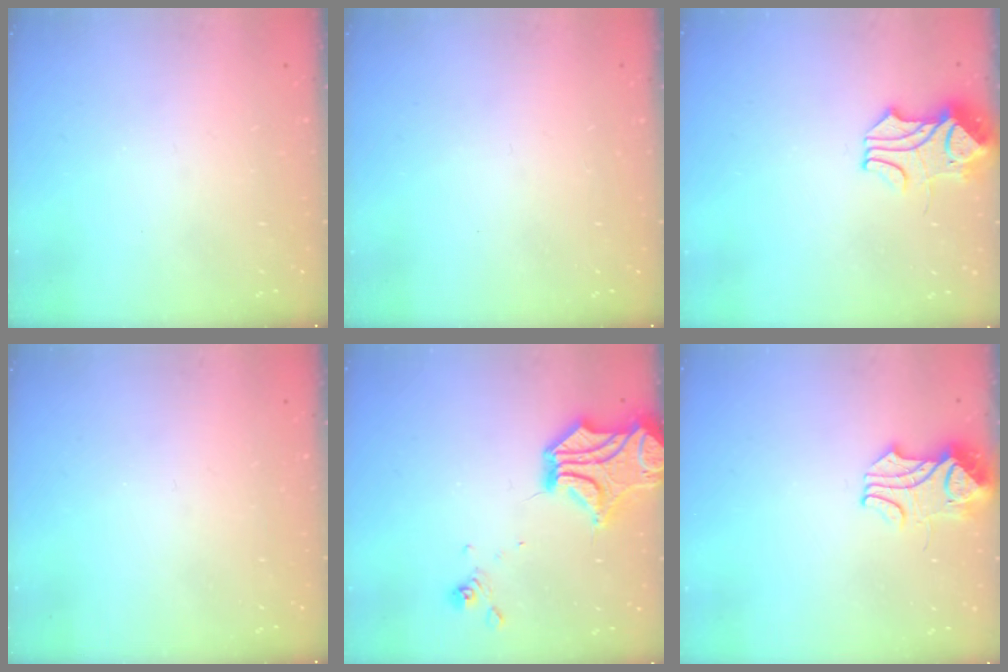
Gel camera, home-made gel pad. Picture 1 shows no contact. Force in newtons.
{"total": 0.0}
{"total": 2.2, "press": 2.0, "slide": 0.7}
{"total": 0.0}
{"total": 6.2, "press": 5.7, "slide": 2.4}
{"total": 3.2, "press": 3.1, "slide": 0.6}